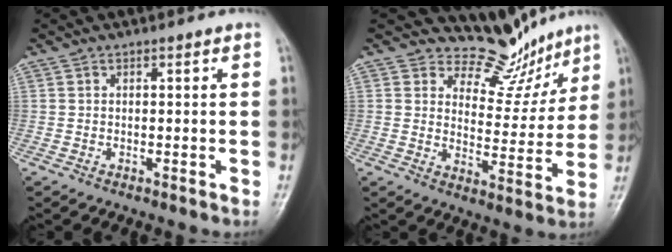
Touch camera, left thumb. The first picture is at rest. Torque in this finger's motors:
{"motor_torque": [-0.35, -0.32, -0.16, -0.12, -0.06]}